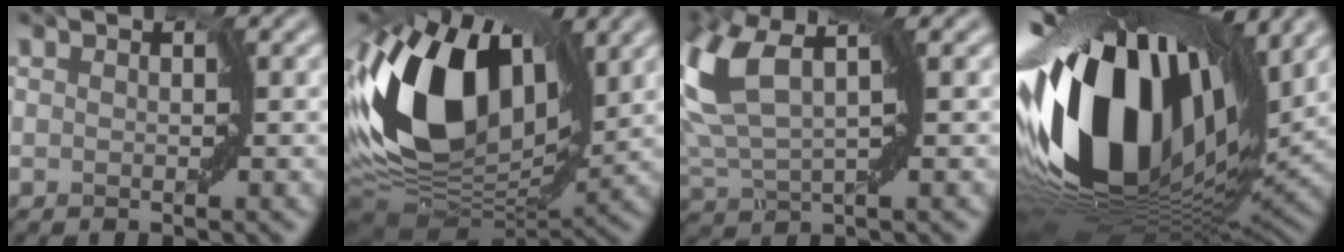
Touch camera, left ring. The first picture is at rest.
{"total": 13.8, "force": [3.0, 8.5, 10.4], "torque": [-0.224, 0.009, 0.059]}
{"total": 7.8, "force": [2.6, 3.3, 6.6], "torque": [-0.183, 0.013, 0.061]}
{"total": 16.6, "force": [2.2, 9.4, 13.5], "torque": [-0.273, -0.007, 0.037]}